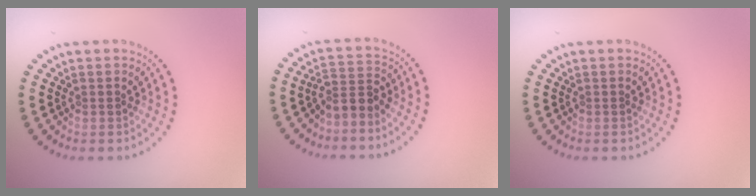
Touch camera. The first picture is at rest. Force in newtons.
{"total": 2.5, "press": 1.8, "slide": 1.7}
{"total": 0.0}